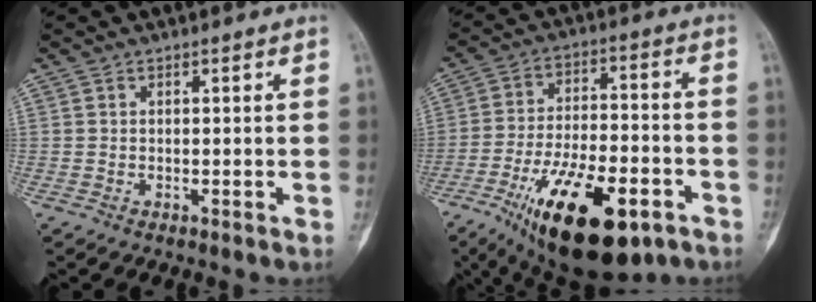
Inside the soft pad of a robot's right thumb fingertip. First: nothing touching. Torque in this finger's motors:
{"motor_torque": [0.48, 0.62, 1.76, -1.01, 0.20]}